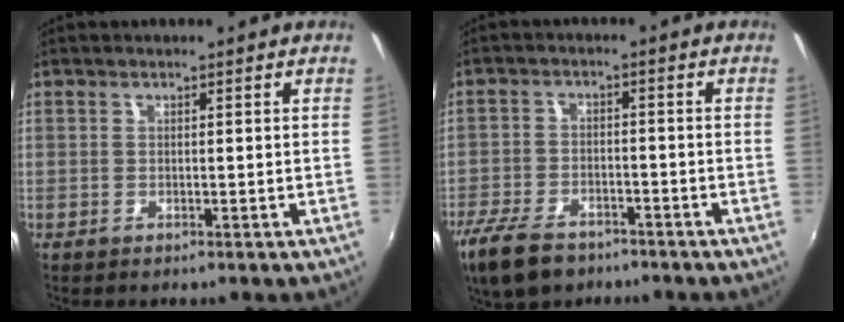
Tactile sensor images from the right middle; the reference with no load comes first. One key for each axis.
{"total": 10.9, "fx": -7.8, "fy": 5.3, "fz": 5.5, "tx": -0.144, "ty": -0.019, "tz": -0.142}